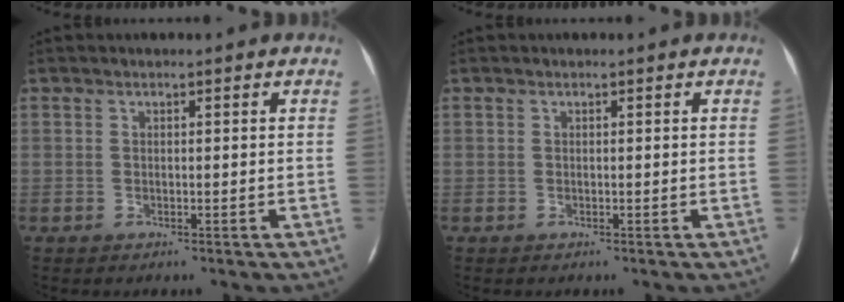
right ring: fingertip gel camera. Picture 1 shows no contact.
{"total": 0.0}